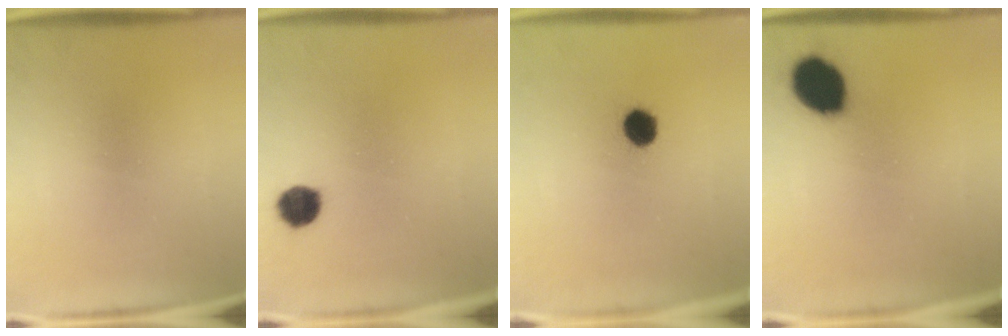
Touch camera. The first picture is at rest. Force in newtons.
{"total": 4.9}
{"total": 6.1}
{"total": 12.4}